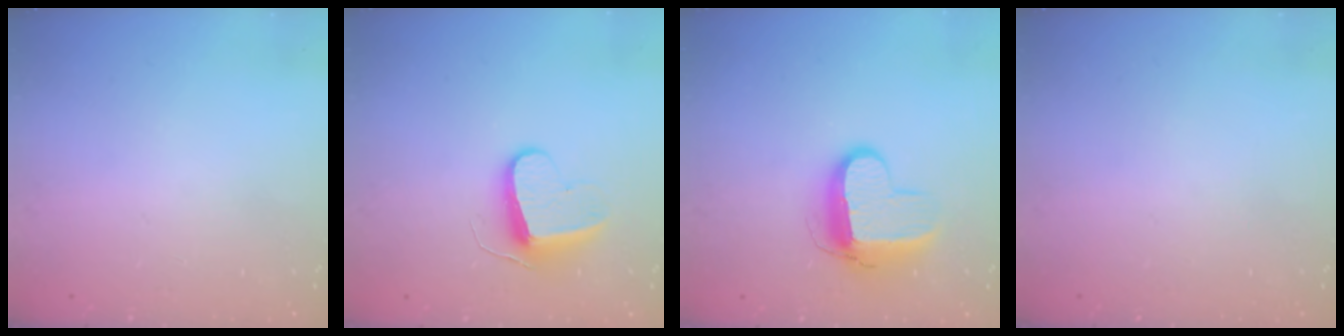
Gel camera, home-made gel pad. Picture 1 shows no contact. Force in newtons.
{"total": 8.5, "press": 8.5, "slide": 0.3}
{"total": 11.1, "press": 11.0, "slide": 0.9}
{"total": 0.0}